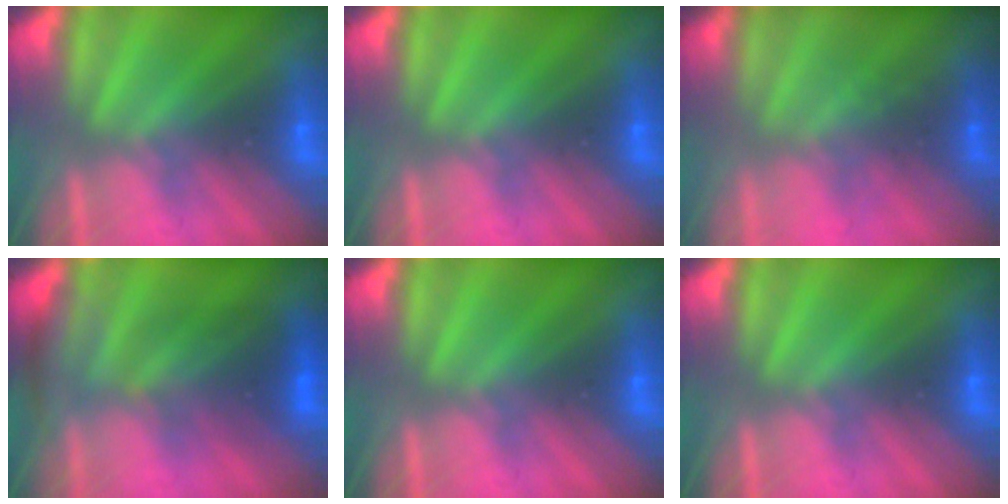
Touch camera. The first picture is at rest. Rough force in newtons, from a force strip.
{"total": 0.0}
{"total": 1.4}
{"total": 2.8}
{"total": 0.0}
{"total": 0.0}